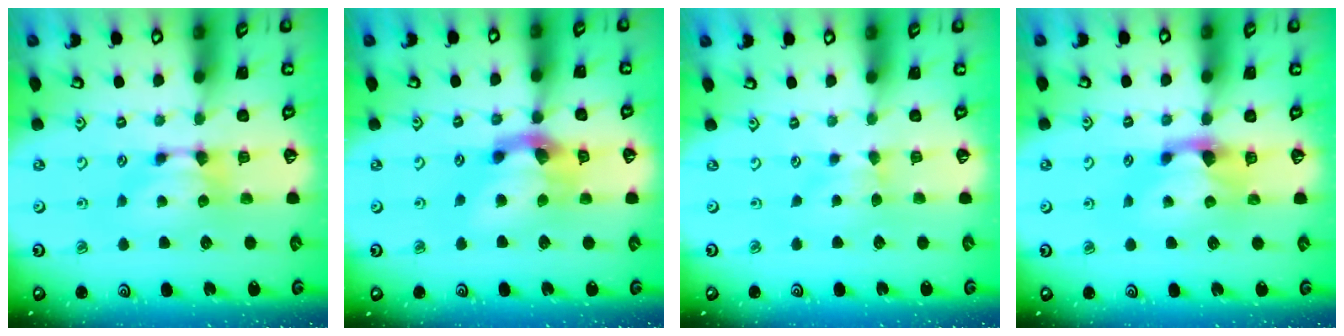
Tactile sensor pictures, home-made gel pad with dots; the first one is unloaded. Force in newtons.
{"total": 5.5, "press": 4.9, "slide": 2.4}
{"total": 2.4, "press": 2.3, "slide": 0.5}
{"total": 1.5, "press": 1.2, "slide": 0.9}